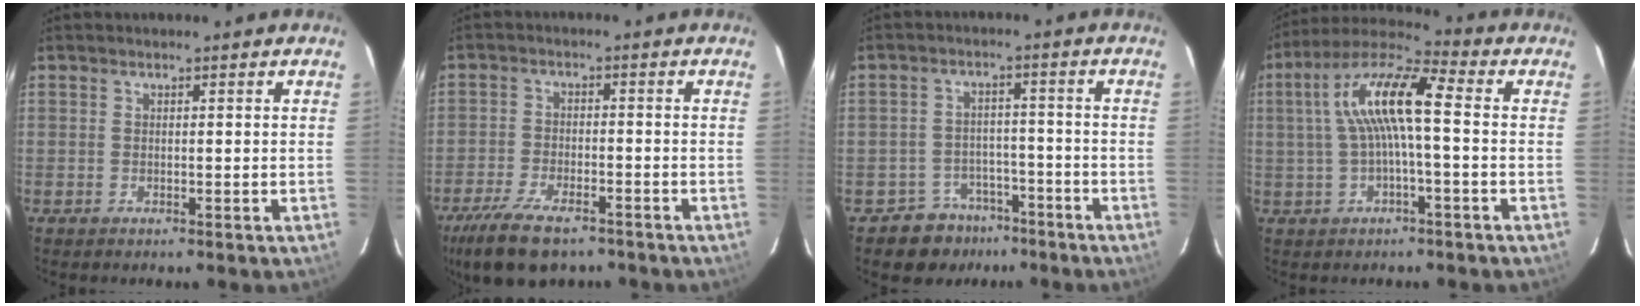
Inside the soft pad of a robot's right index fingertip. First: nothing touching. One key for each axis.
{"total": 12.9, "fx": -9.3, "fy": 5.1, "fz": 7.4, "tx": -0.173, "ty": -0.029, "tz": -0.164}
{"total": 7.0, "fx": -5.0, "fy": 4.9, "fz": 0.0, "tx": -0.010, "ty": 0.033, "tz": -0.071}
{"total": 11.9, "fx": 0.8, "fy": 2.4, "fz": 11.6, "tx": -0.229, "ty": 0.026, "tz": 0.010}